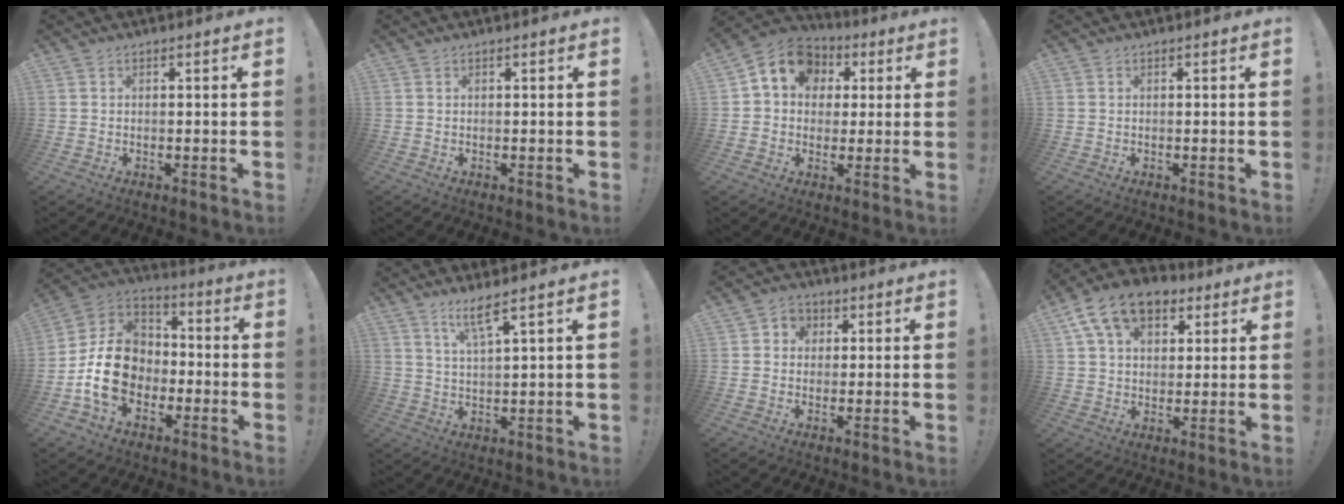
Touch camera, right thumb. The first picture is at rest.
{"total": 0.0}
{"total": 10.7, "force": [3.3, 8.9, 4.8], "torque": [-0.062, -0.013, 0.065]}
{"total": 0.0}
{"total": 17.1, "force": [-4.4, 13.1, 10.1], "torque": [-0.181, 0.030, -0.069]}
{"total": 6.4, "force": [4.3, 0.2, 4.7], "torque": [-0.082, -0.017, 0.070]}
{"total": 4.3, "force": [0.6, 4.0, 1.2], "torque": [-0.007, -0.001, 0.009]}
{"total": 14.8, "force": [7.1, 9.6, 8.7], "torque": [-0.146, -0.024, 0.134]}